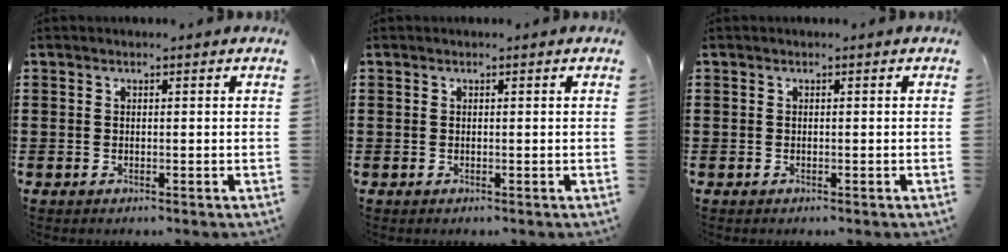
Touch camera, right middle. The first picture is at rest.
{"total": 0.0}
{"total": 0.0}